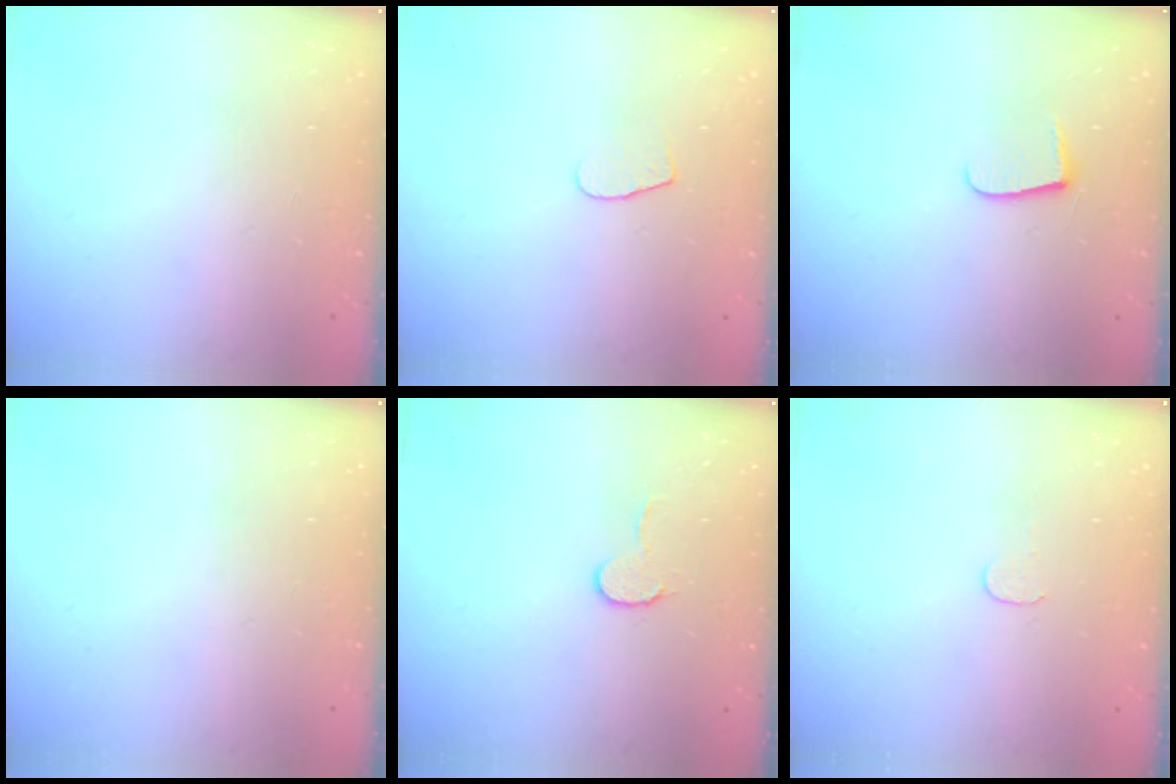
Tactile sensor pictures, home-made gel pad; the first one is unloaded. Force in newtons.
{"total": 5.4, "press": 5.4, "slide": 0.5}
{"total": 6.5, "press": 6.5, "slide": 0.8}
{"total": 0.0}
{"total": 5.9, "press": 5.9, "slide": 0.5}
{"total": 3.7, "press": 3.7, "slide": 0.3}